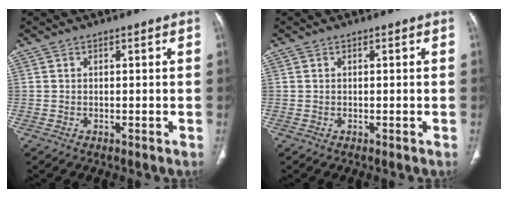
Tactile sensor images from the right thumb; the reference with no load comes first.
{"total": 0.0}